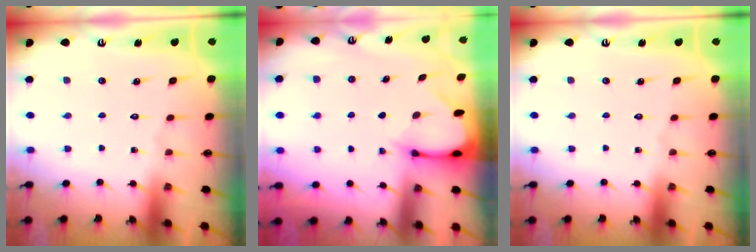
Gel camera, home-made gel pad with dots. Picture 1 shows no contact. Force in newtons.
{"total": 2.5, "press": 2.5, "slide": 0.3}
{"total": 0.0}